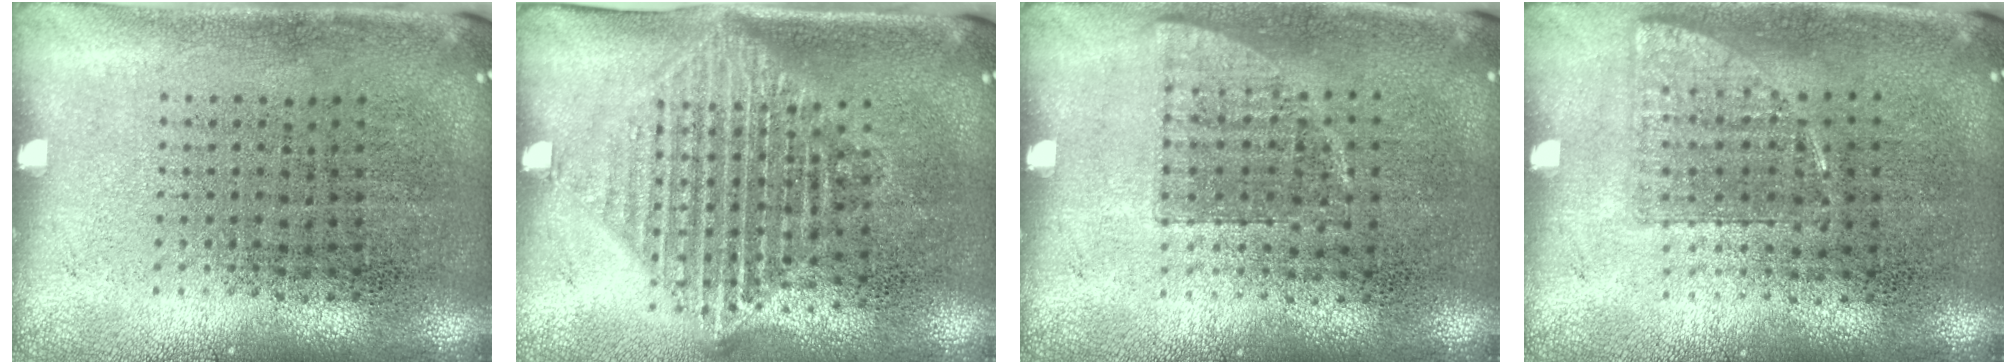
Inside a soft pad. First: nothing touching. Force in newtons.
{"total": 1.5, "press": 1.3, "slide": 0.8}
{"total": 0.7, "press": 0.7, "slide": 0.3}
{"total": 0.7, "press": 0.7, "slide": 0.3}